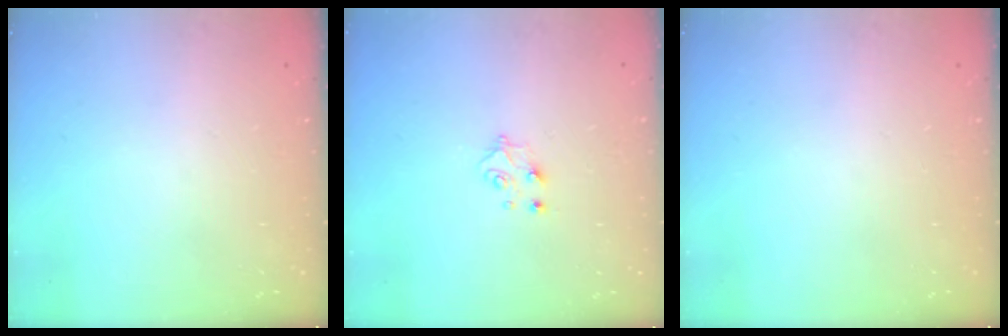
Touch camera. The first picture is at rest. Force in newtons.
{"total": 5.5, "press": 5.5, "slide": 0.5}
{"total": 0.0}